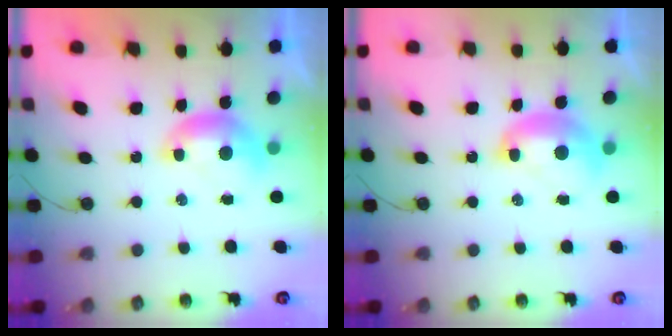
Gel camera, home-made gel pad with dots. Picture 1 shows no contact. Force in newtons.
{"total": 2.5, "press": 2.5, "slide": 0.2}